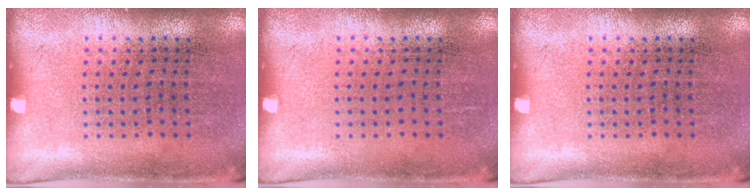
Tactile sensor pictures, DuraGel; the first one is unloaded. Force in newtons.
{"total": 0.0}
{"total": 0.0}